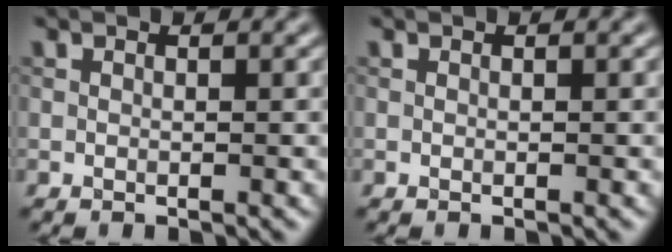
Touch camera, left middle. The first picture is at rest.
{"total": 0.0}